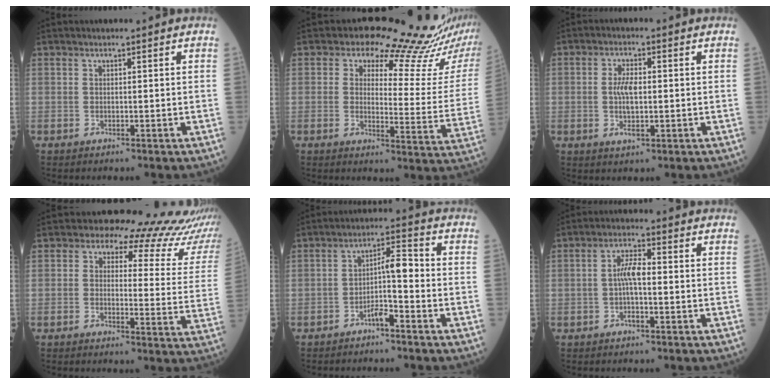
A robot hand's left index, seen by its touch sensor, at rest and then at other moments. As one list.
[{"total": 16.5, "force": [14.5, 4.1, 6.6], "torque": [-0.065, -0.059, 0.149]}, {"total": 4.4, "force": [-0.1, 1.7, 4.1], "torque": [-0.089, 0.002, -0.001]}, {"total": 14.6, "force": [13.2, 4.9, 3.7], "torque": [-0.010, -0.039, 0.106]}, {"total": 4.8, "force": [-1.9, 0.8, 4.3], "torque": [-0.073, 0.023, -0.032]}, {"total": 4.2, "force": [-0.4, 1.0, 4.1], "torque": [-0.084, 0.008, -0.011]}]